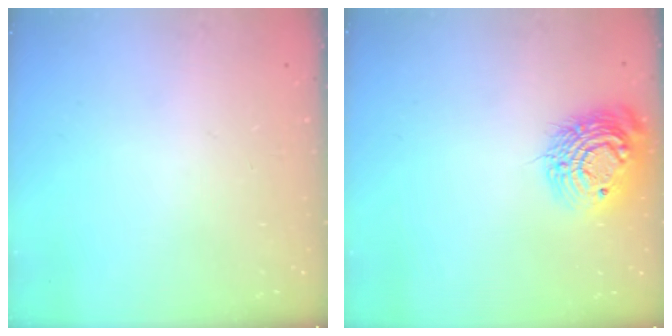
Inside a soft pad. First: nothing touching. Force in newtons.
{"total": 14.8, "press": 14.7, "slide": 1.0}